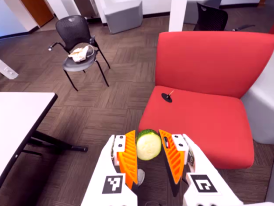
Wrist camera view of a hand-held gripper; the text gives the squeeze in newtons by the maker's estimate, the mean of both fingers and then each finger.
{"total": 9.9, "left": 10.7, "right": 9.1}